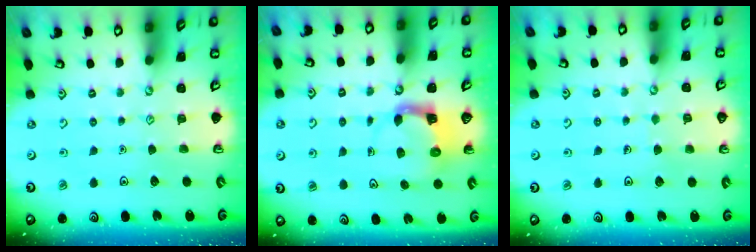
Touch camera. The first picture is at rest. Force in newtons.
{"total": 3.6, "press": 3.6, "slide": 0.4}
{"total": 3.2, "press": 3.2, "slide": 0.2}